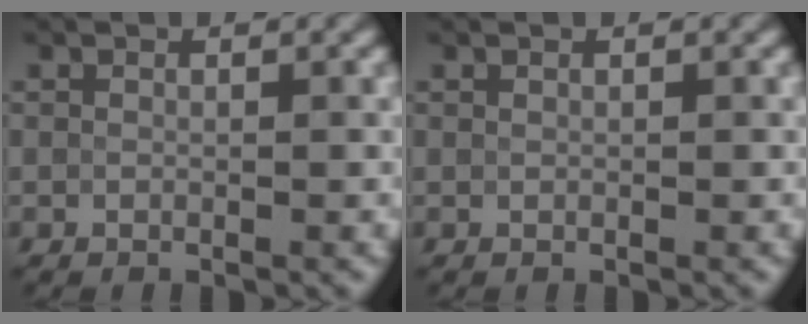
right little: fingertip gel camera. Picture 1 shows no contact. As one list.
[{"total": 0.0}]